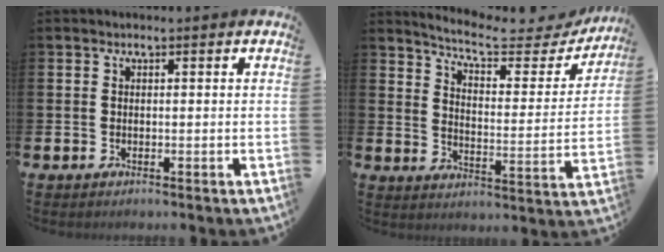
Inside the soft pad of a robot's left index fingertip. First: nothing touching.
{"total": 8.0, "force": [7.2, 1.6, 3.1], "torque": [-0.078, -0.050, 0.119]}